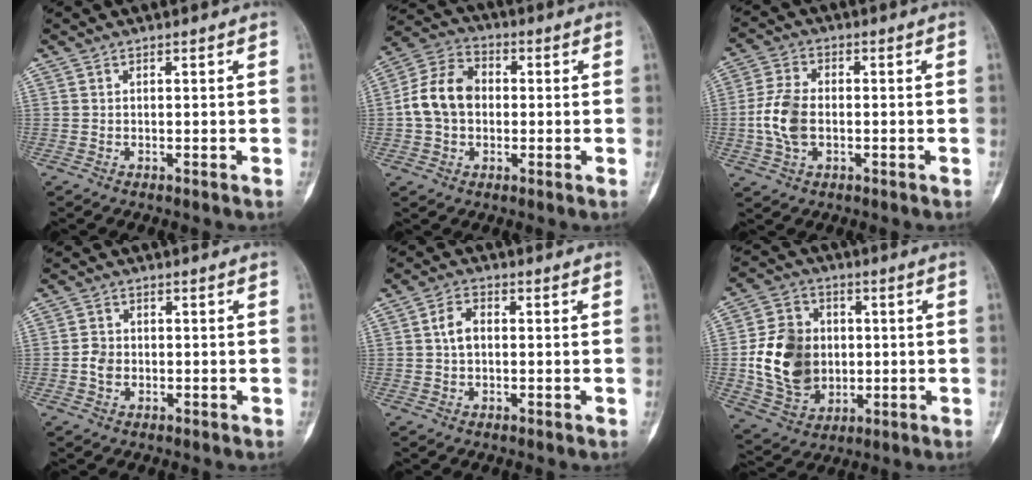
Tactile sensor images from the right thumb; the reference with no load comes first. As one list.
[{"total": 11.0, "force": [-0.2, 8.4, 7.1], "torque": [-0.120, 0.032, -0.015]}, {"total": 8.8, "force": [-1.3, 5.5, 6.7], "torque": [-0.136, 0.011, -0.029]}, {"total": 3.4, "force": [-0.8, 2.8, 1.8], "torque": [-0.021, 0.007, -0.018]}, {"total": 4.4, "force": [0.2, 3.0, 3.2], "torque": [-0.055, 0.013, -0.004]}, {"total": 16.5, "force": [-0.4, 13.0, 10.2], "torque": [-0.150, 0.005, 0.003]}]